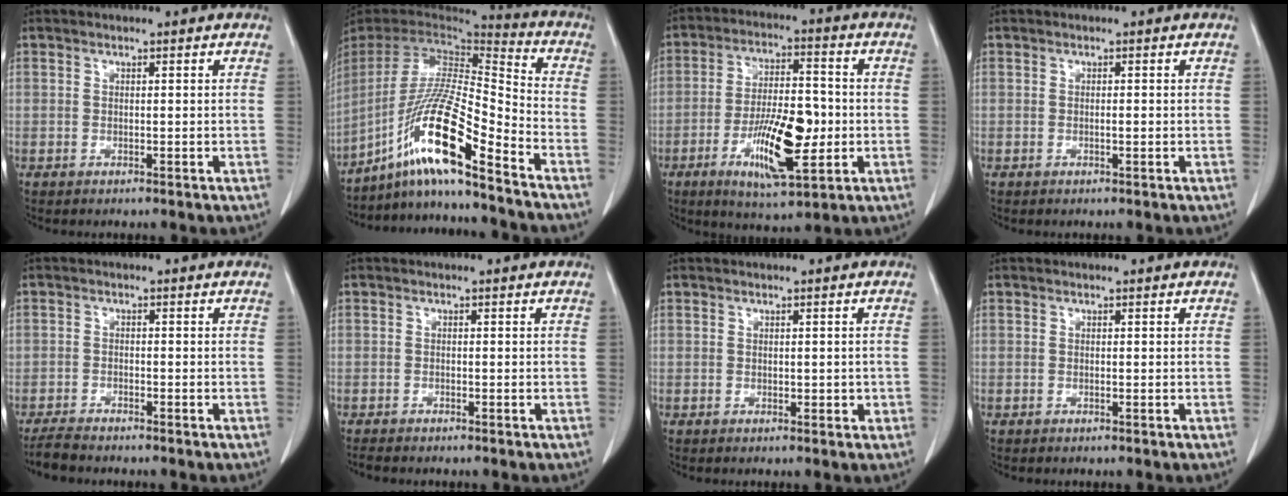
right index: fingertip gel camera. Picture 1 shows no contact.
{"total": 16.1, "force": [-10.7, -0.3, 12.1], "torque": [-0.233, -0.005, -0.199]}
{"total": 13.1, "force": [-3.4, 3.9, 12.0], "torque": [-0.217, -0.001, -0.053]}
{"total": 0.7, "force": [-0.1, 0.1, 0.6], "torque": [-0.012, 0.001, -0.001]}
{"total": 3.0, "force": [-2.8, 0.4, 1.0], "torque": [-0.021, -0.010, -0.051]}
{"total": 1.8, "force": [-1.6, 0.1, 0.8], "torque": [-0.015, -0.003, -0.025]}
{"total": 1.4, "force": [-0.1, 0.9, 1.1], "torque": [-0.013, 0.004, 0.002]}
{"total": 0.0}